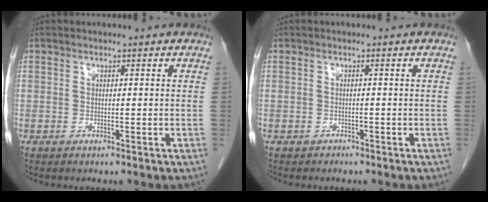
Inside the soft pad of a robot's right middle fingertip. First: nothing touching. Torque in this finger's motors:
{"motor_torque": [-0.36, -0.15, -0.06, -0.02]}